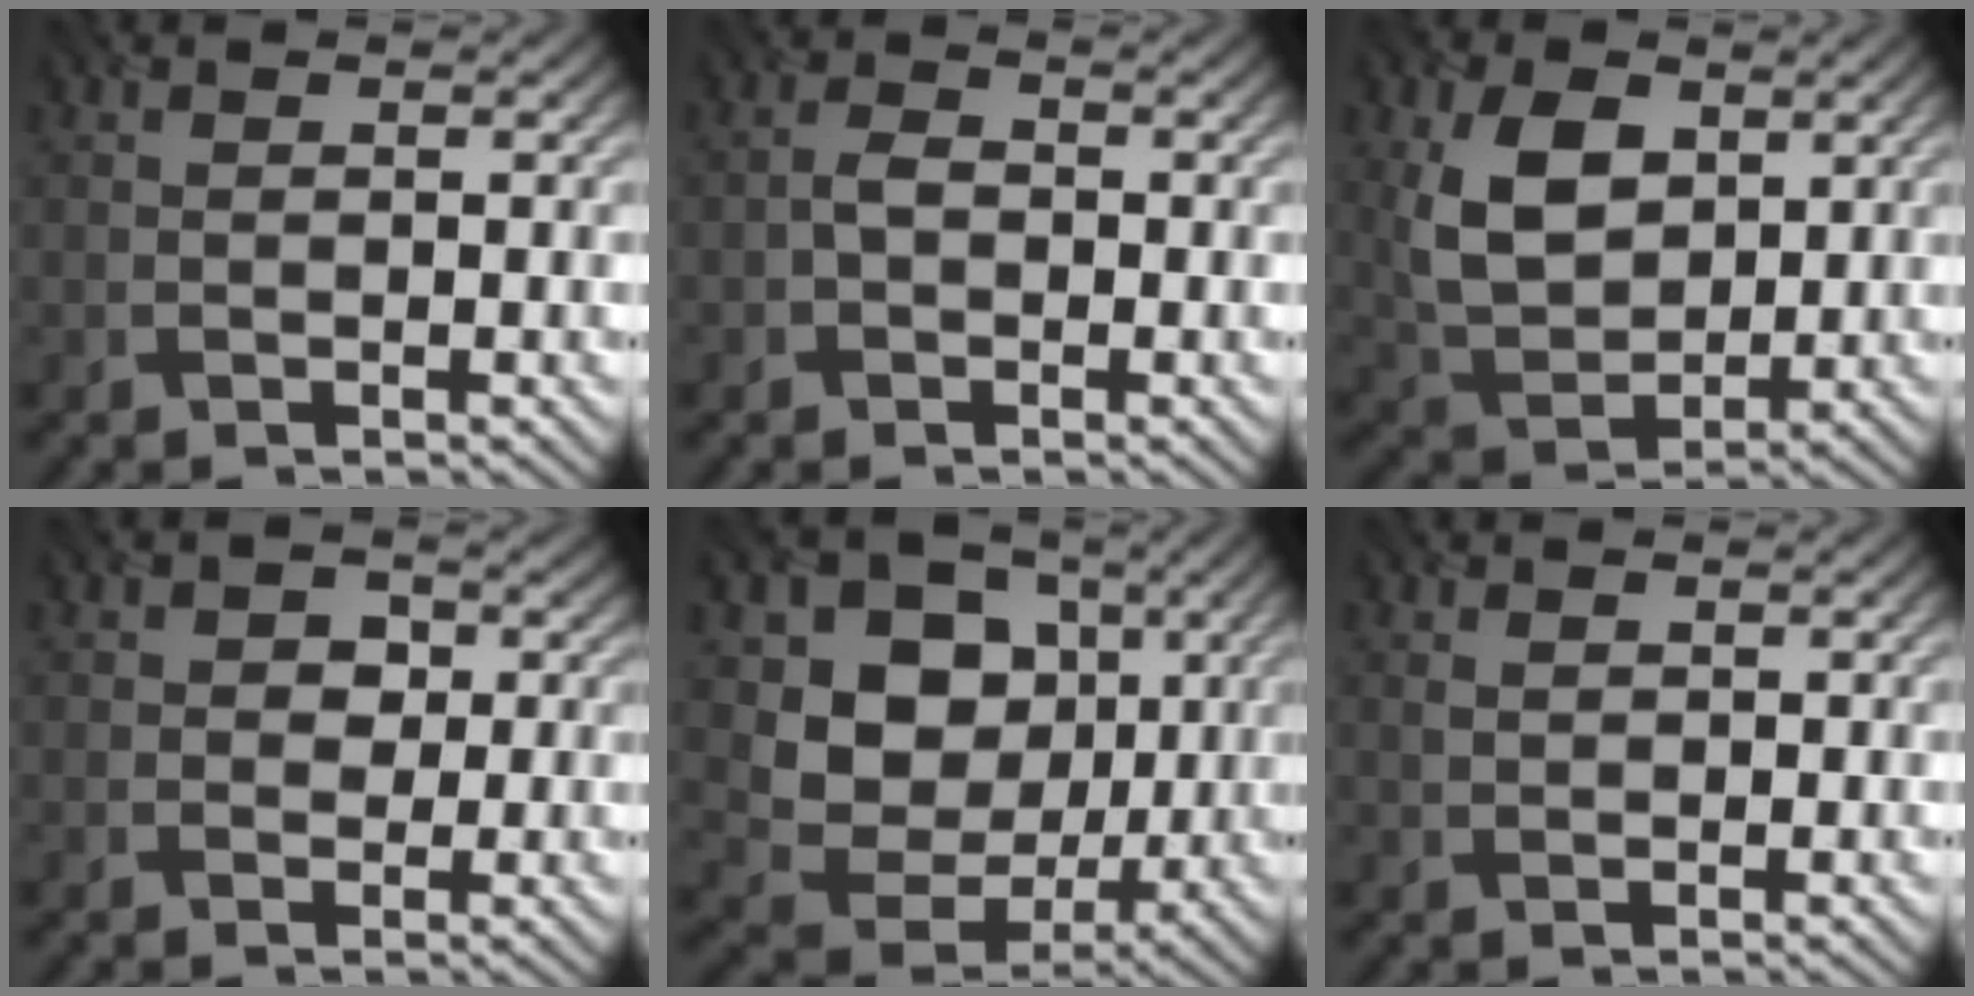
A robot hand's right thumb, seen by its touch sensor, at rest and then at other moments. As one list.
[{"total": 2.0, "force": [-0.5, 1.5, 1.2], "torque": [-0.027, 0.003, -0.015]}, {"total": 9.3, "force": [2.8, 6.1, 6.5], "torque": [-0.149, -0.003, 0.058]}, {"total": 2.7, "force": [0.7, 2.4, 1.2], "torque": [-0.017, -0.001, -0.001]}, {"total": 11.2, "force": [1.9, 9.5, 5.6], "torque": [-0.115, -0.014, 0.018]}, {"total": 1.2, "force": [0.6, 0.8, 0.6], "torque": [-0.017, -0.002, 0.014]}]